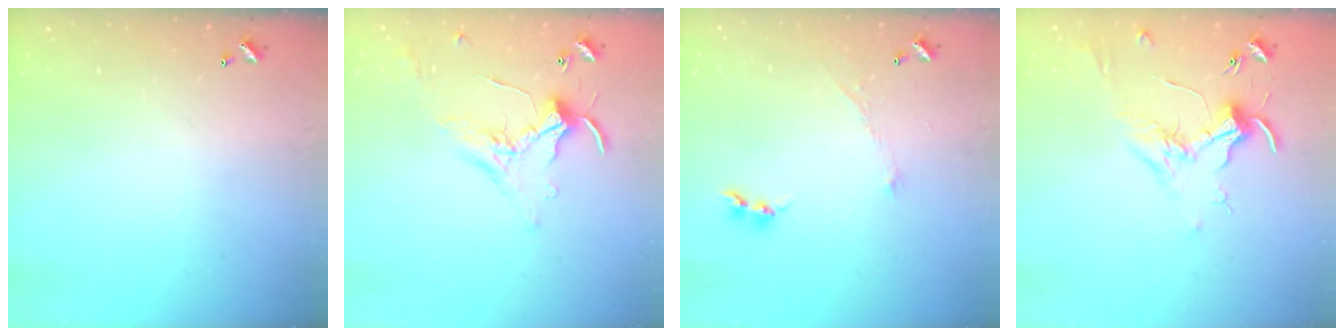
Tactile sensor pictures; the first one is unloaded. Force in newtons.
{"total": 0.8, "press": 0.7, "slide": 0.4}
{"total": 1.2, "press": 1.2, "slide": 0.1}
{"total": 1.7, "press": 1.5, "slide": 0.7}